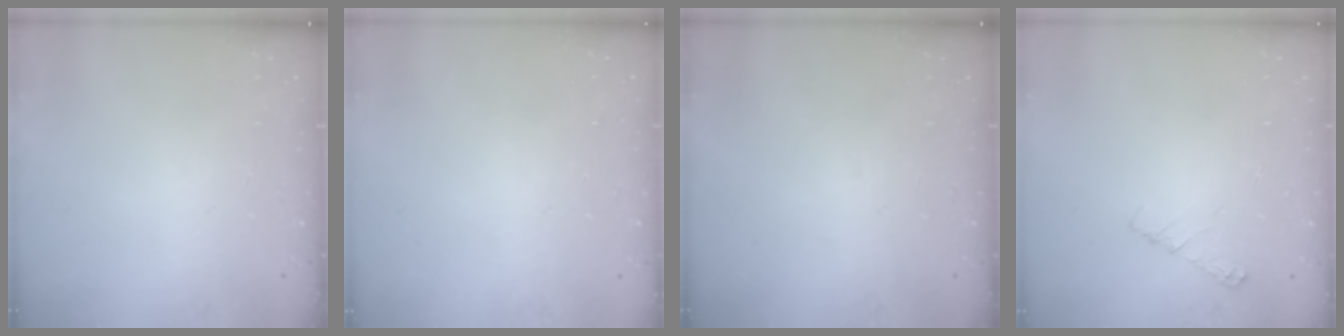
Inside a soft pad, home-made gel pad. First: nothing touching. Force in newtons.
{"total": 0.0}
{"total": 0.0}
{"total": 4.1, "press": 4.1, "slide": 0.6}